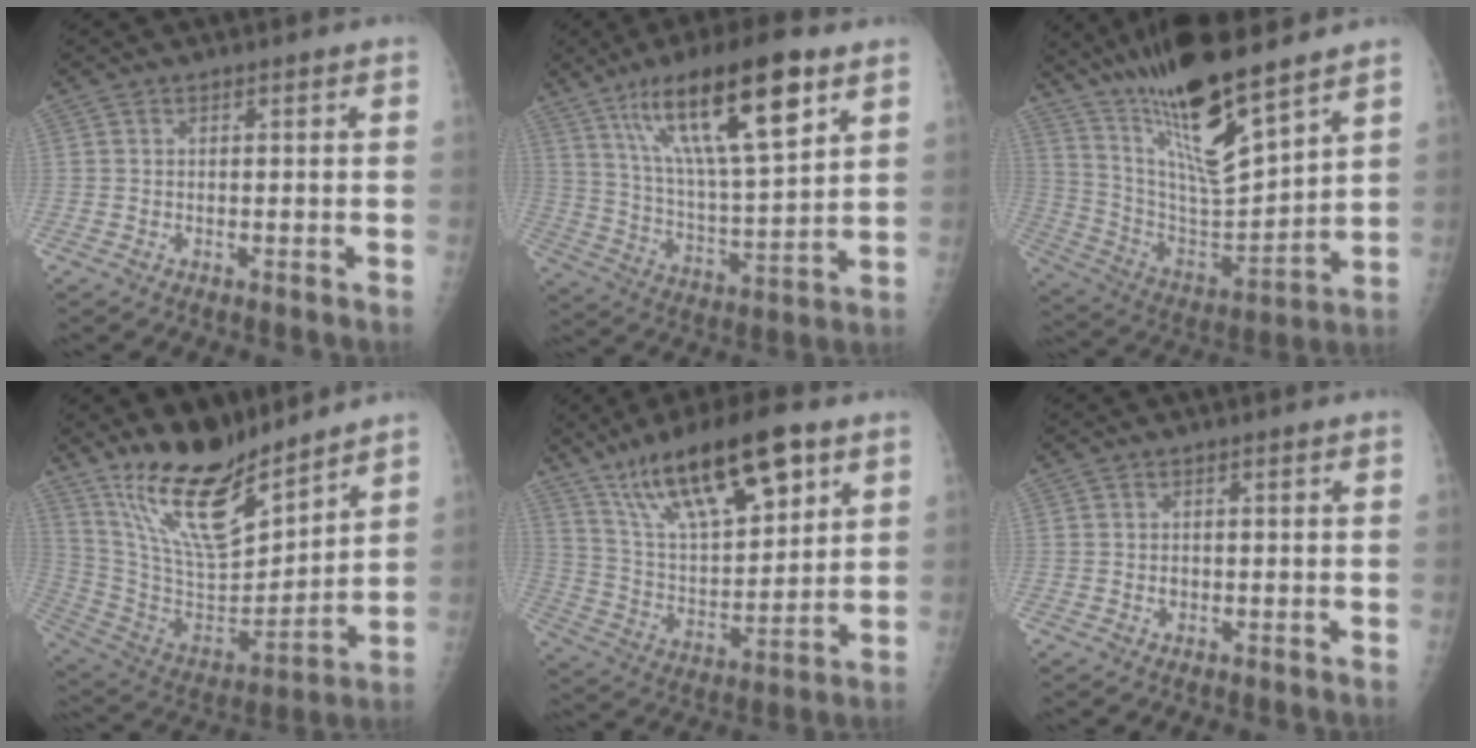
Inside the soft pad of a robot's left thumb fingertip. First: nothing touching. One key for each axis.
{"total": 21.0, "fx": 11.2, "fy": 5.1, "fz": 17.0, "tx": -0.273, "ty": -0.038, "tz": 0.201}
{"total": 21.3, "fx": 15.0, "fy": 4.2, "fz": 14.6, "tx": -0.240, "ty": -0.076, "tz": 0.281}
{"total": 19.4, "fx": 14.8, "fy": 6.3, "fz": 10.9, "tx": -0.152, "ty": -0.100, "tz": 0.283}
{"total": 20.9, "fx": 12.3, "fy": 7.3, "fz": 15.2, "tx": -0.226, "ty": -0.042, "tz": 0.225}
{"total": 1.1, "fx": -0.2, "fy": 0.9, "fz": 0.6, "tx": -0.004, "ty": 0.002, "tz": -0.001}